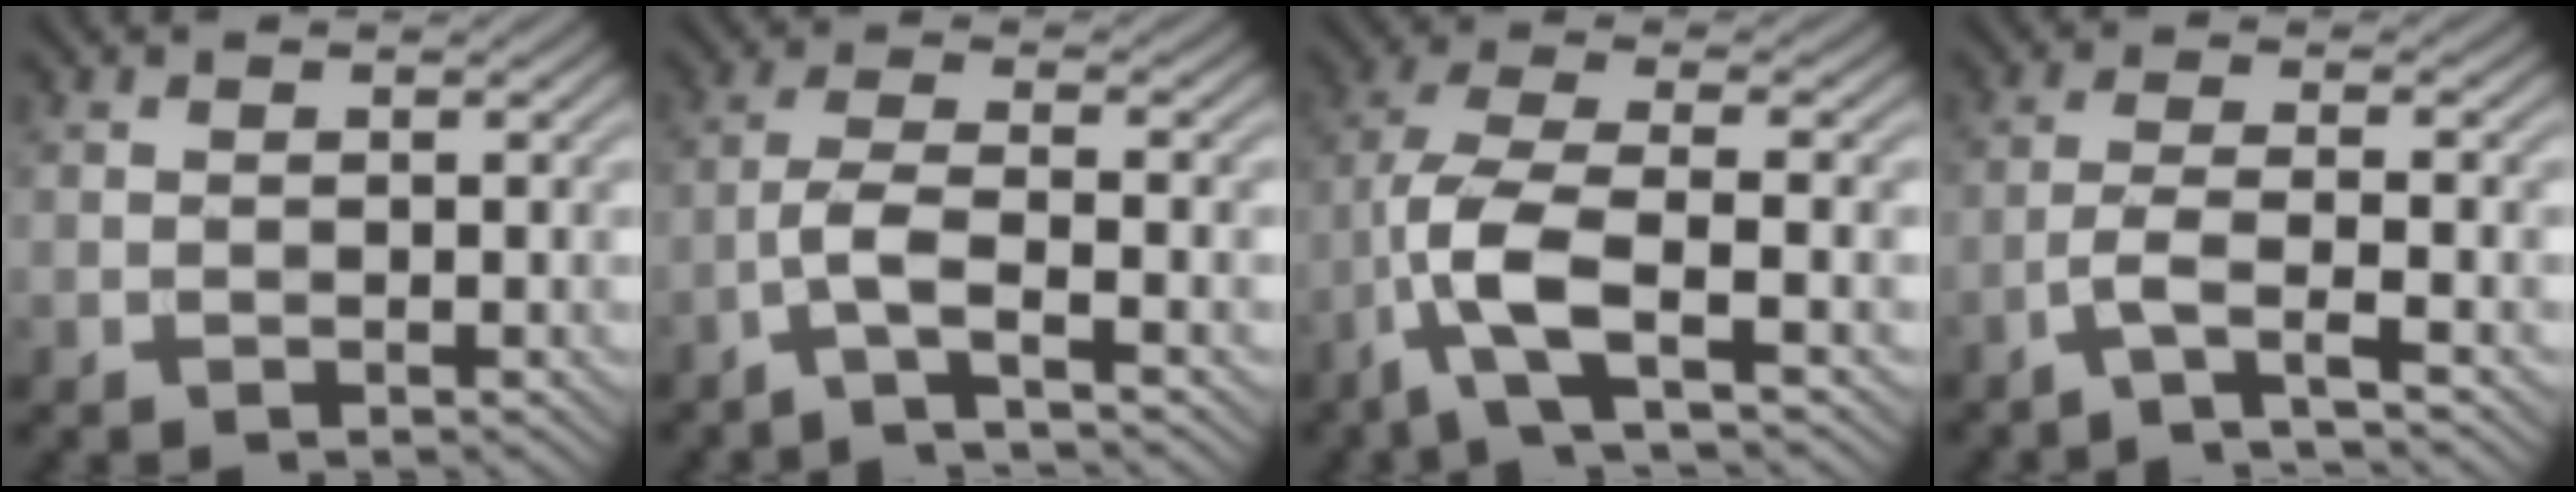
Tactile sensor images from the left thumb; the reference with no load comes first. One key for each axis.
{"total": 4.1, "fx": -2.3, "fy": 0.5, "fz": 3.3, "tx": -0.070, "ty": 0.008, "tz": -0.065}
{"total": 8.8, "fx": -3.7, "fy": 2.5, "fz": 7.6, "tx": -0.165, "ty": 0.007, "tz": -0.092}
{"total": 4.0, "fx": -2.3, "fy": 0.4, "fz": 3.2, "tx": -0.059, "ty": 0.009, "tz": -0.069}